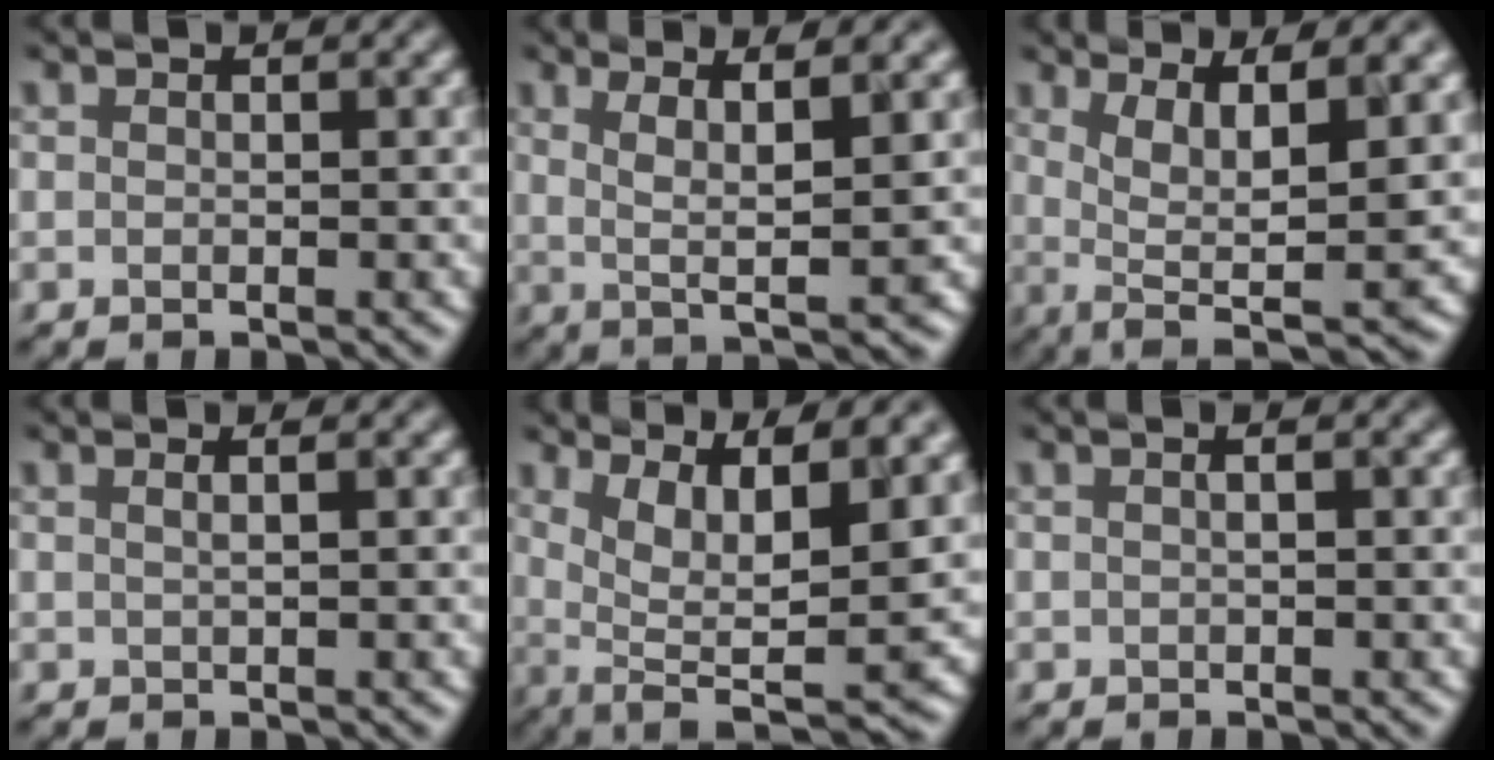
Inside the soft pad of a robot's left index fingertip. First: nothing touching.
{"total": 3.2, "force": [0.3, 0.0, 3.2], "torque": [-0.070, 0.000, 0.038]}
{"total": 7.8, "force": [0.6, 1.7, 7.6], "torque": [-0.120, 0.002, 0.043]}
{"total": 1.1, "force": [0.6, 0.5, 0.7], "torque": [-0.004, 0.016, 0.005]}
{"total": 9.3, "force": [2.2, 2.3, 8.8], "torque": [-0.138, -0.002, 0.077]}
{"total": 0.9, "force": [0.4, 0.4, 0.7], "torque": [0.000, 0.013, 0.003]}